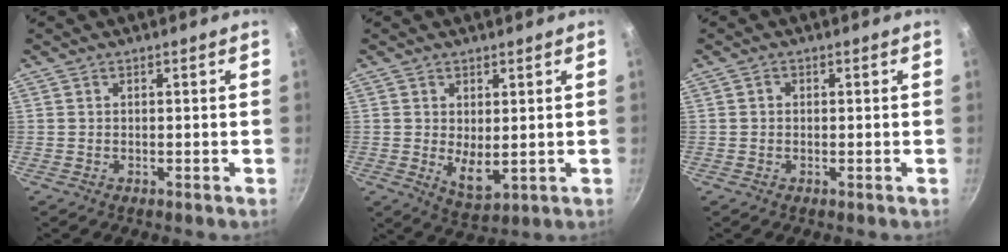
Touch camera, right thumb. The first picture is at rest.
{"total": 5.3, "force": [0.5, 2.9, 4.4], "torque": [-0.066, -0.020, 0.020]}
{"total": 0.7, "force": [-0.1, 0.6, 0.3], "torque": [-0.005, 0.003, -0.001]}